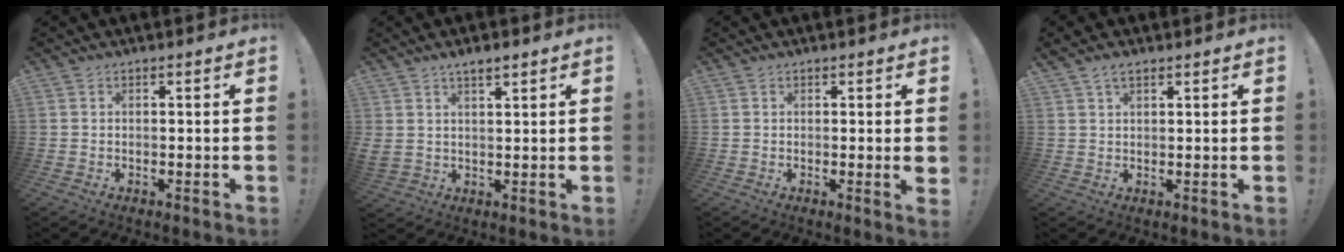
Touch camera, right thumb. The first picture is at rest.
{"total": 4.8, "force": [3.1, 2.2, 2.9], "torque": [-0.043, -0.011, 0.056]}
{"total": 1.8, "force": [0.6, -0.1, 1.7], "torque": [-0.007, -0.010, 0.006]}
{"total": 3.3, "force": [2.3, 1.5, 1.9], "torque": [-0.022, -0.011, 0.040]}